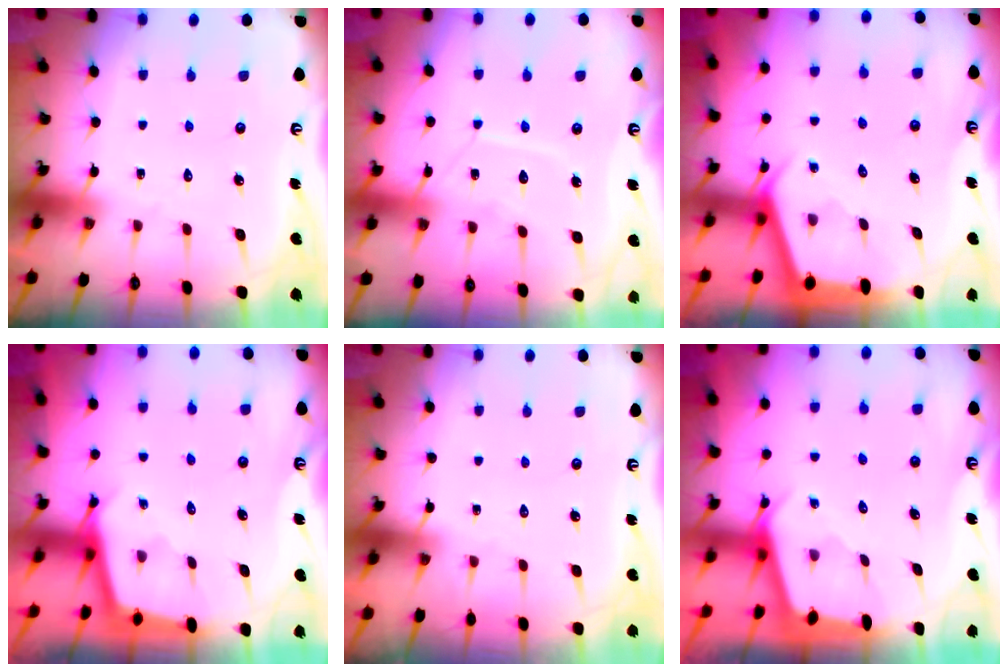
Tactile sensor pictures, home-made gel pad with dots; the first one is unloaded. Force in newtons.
{"total": 8.2, "press": 8.2, "slide": 0.6}
{"total": 2.9, "press": 2.9, "slide": 0.3}
{"total": 2.3, "press": 2.3, "slide": 0.2}
{"total": 0.0}
{"total": 2.5, "press": 2.5, "slide": 0.3}